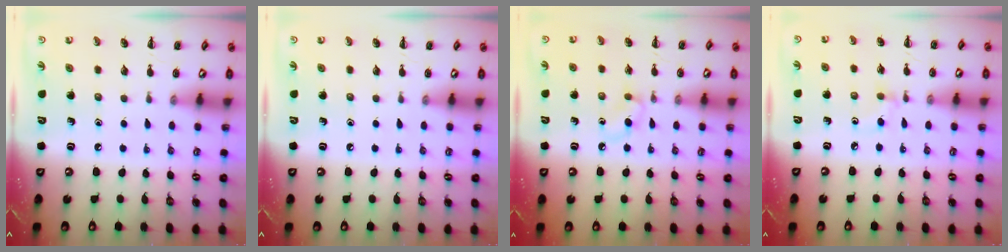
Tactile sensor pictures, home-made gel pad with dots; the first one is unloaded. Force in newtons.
{"total": 0.0}
{"total": 2.9, "press": 2.7, "slide": 1.2}
{"total": 4.0, "press": 3.7, "slide": 1.4}